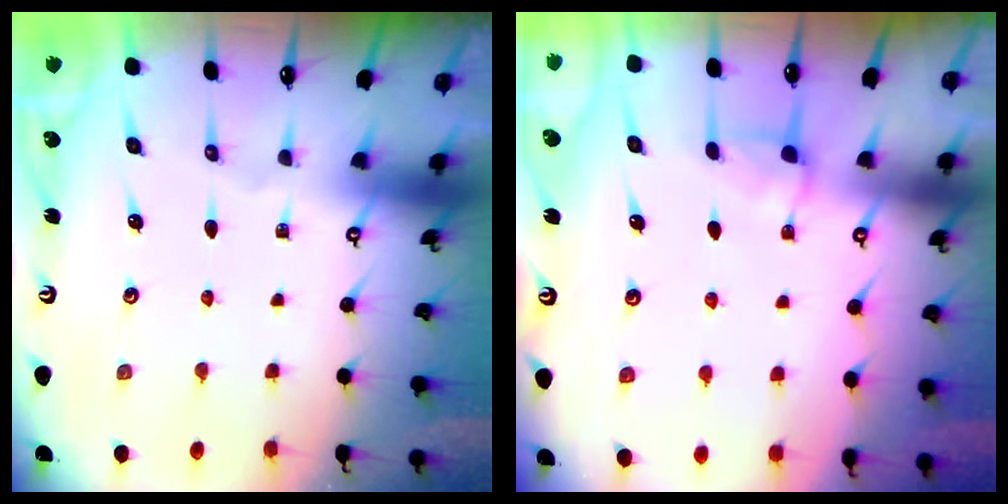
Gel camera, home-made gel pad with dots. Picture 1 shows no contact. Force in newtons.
{"total": 1.7, "press": 1.6, "slide": 0.7}